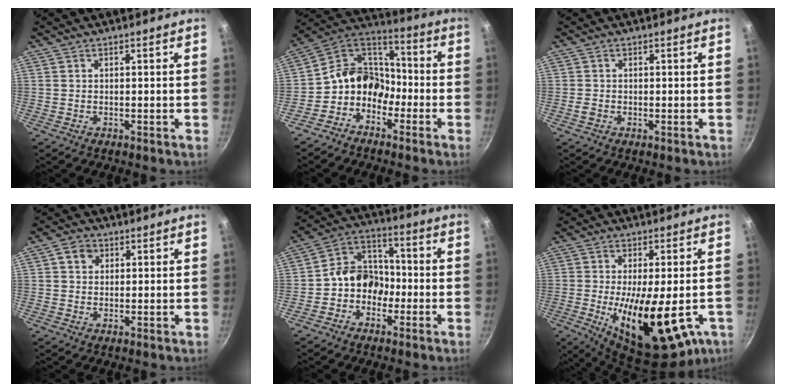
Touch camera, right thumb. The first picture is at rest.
{"total": 11.2, "force": [-4.7, 8.7, 5.2], "torque": [-0.052, 0.065, -0.117]}
{"total": 1.1, "force": [-0.4, 0.8, 0.6], "torque": [-0.013, 0.003, -0.011]}
{"total": 3.4, "force": [1.2, 2.8, 1.5], "torque": [-0.008, 0.001, 0.015]}
{"total": 9.4, "force": [-2.9, 7.6, 4.6], "torque": [-0.035, 0.051, -0.067]}
{"total": 20.3, "force": [-5.4, 7.9, 17.9], "torque": [-0.261, -0.012, -0.067]}